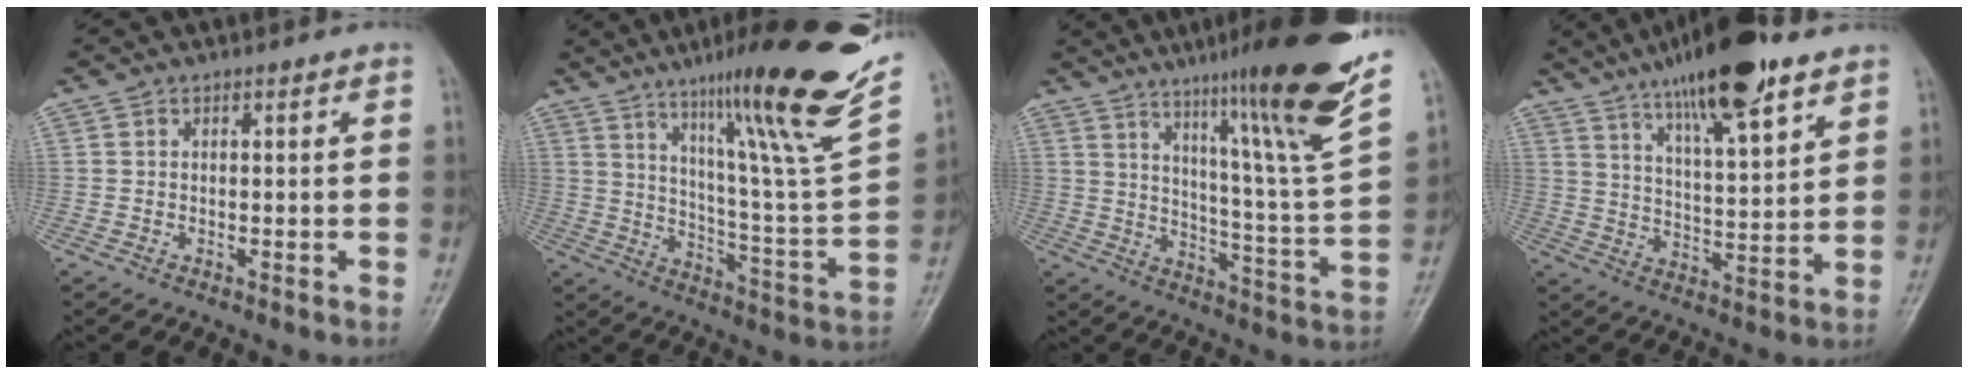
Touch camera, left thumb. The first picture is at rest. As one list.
[{"total": 27.3, "force": [17.1, 2.5, 21.0], "torque": [-0.295, -0.066, 0.264]}, {"total": 24.1, "force": [15.3, 1.2, 18.5], "torque": [-0.250, -0.070, 0.226]}, {"total": 17.7, "force": [11.7, 3.9, 12.7], "torque": [-0.193, -0.044, 0.197]}]